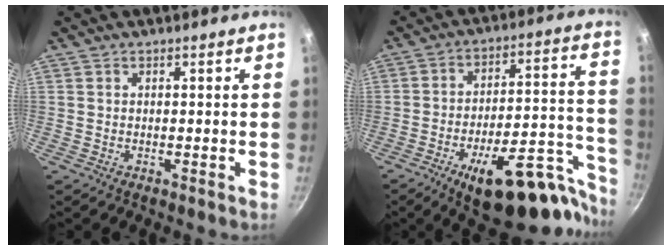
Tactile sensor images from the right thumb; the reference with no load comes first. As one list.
[{"total": 22.0, "force": [-14.6, 7.3, 14.7], "torque": [-0.120, 0.115, -0.210]}]